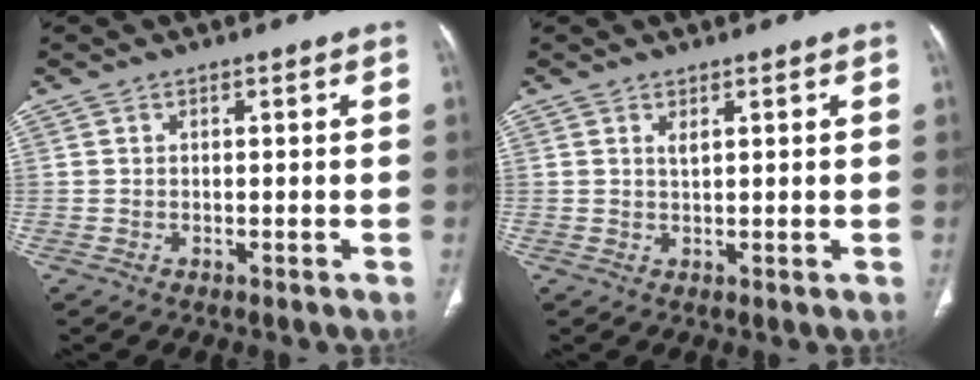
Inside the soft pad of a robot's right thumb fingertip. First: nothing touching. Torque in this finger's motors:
{"motor_torque": [-0.09, 0.06, -0.15, 0.02, 0.00]}